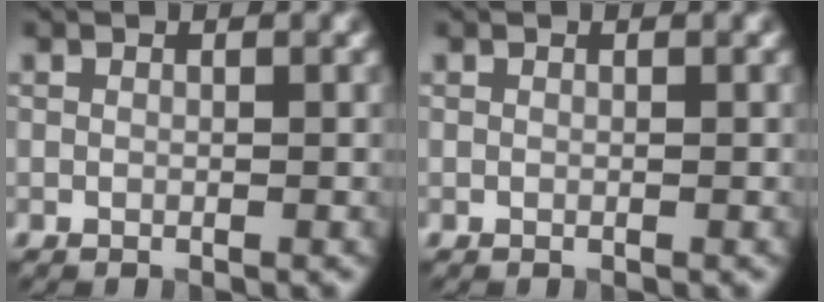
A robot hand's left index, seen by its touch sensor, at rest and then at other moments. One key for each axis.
{"total": 0.0}